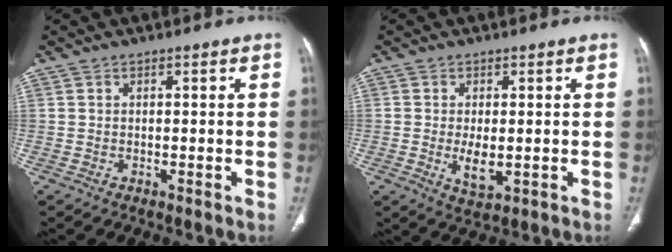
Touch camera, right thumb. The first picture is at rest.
{"total": 4.5, "force": [-0.6, 2.2, 3.9], "torque": [-0.067, -0.011, -0.004]}